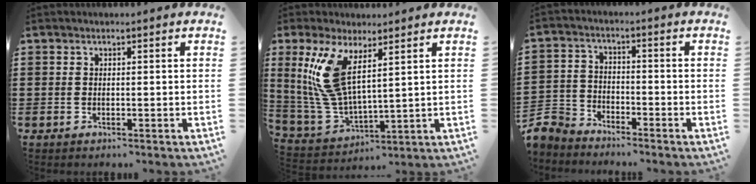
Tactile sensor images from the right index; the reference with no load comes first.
{"total": 10.5, "force": [4.3, 4.0, 8.8], "torque": [-0.228, -0.019, 0.070]}
{"total": 5.6, "force": [-5.3, 1.6, 0.6], "torque": [-0.038, 0.000, -0.115]}